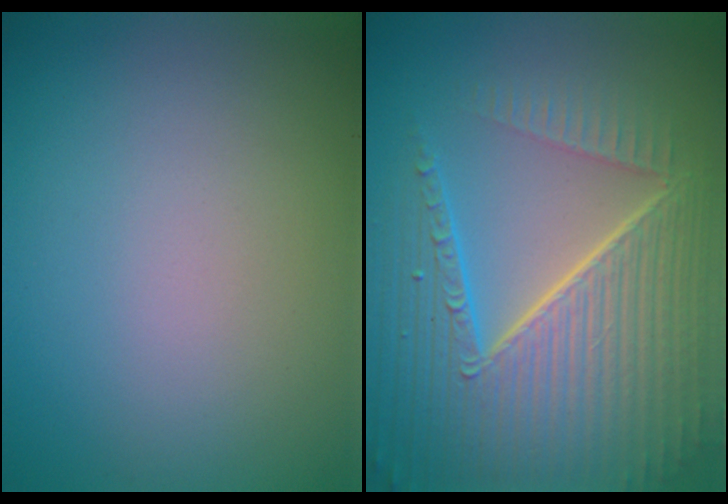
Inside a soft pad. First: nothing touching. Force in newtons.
{"total": 10.6, "press": 6.6, "slide": 8.3}